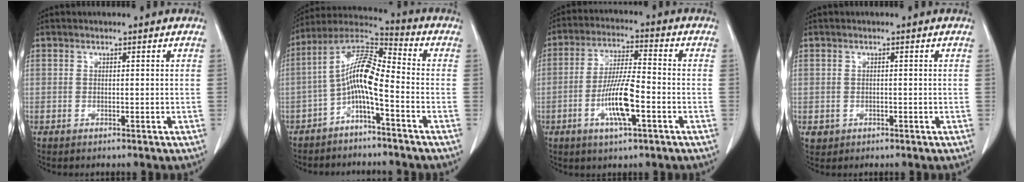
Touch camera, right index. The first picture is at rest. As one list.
[{"total": 9.9, "force": [-3.2, 1.9, 9.2], "torque": [-0.183, 0.035, -0.061]}, {"total": 9.9, "force": [-3.4, 1.9, 9.1], "torque": [-0.178, -0.001, -0.062]}, {"total": 2.3, "force": [-0.5, 2.1, 0.6], "torque": [-0.007, 0.004, 0.000]}]